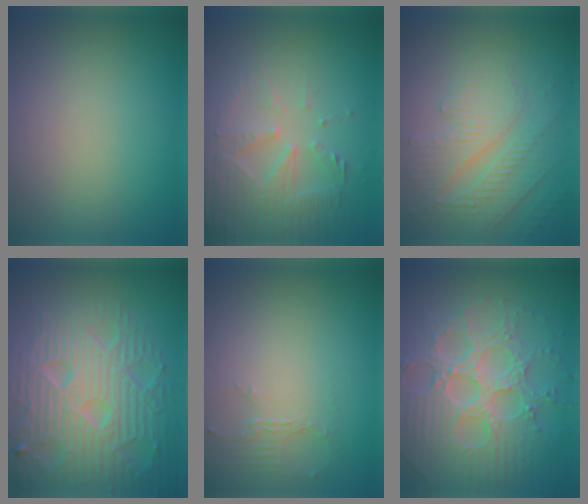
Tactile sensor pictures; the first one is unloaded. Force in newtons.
{"total": 5.4, "press": 3.7, "slide": 3.9}
{"total": 5.8, "press": 3.3, "slide": 4.7}
{"total": 9.3, "press": 6.6, "slide": 6.6}
{"total": 2.2, "press": 1.6, "slide": 1.5}
{"total": 8.1, "press": 5.9, "slide": 5.5}